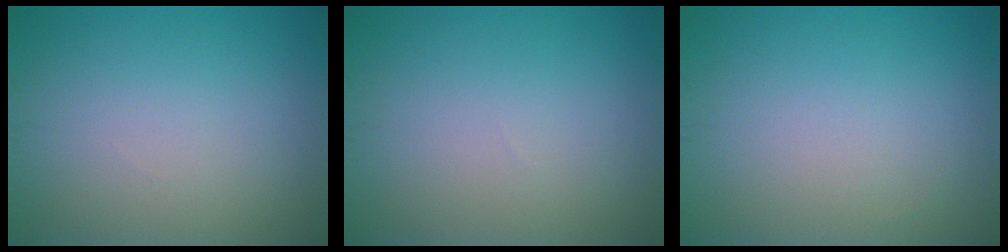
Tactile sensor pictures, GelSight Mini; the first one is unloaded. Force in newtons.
{"total": 0.0}
{"total": 0.0}